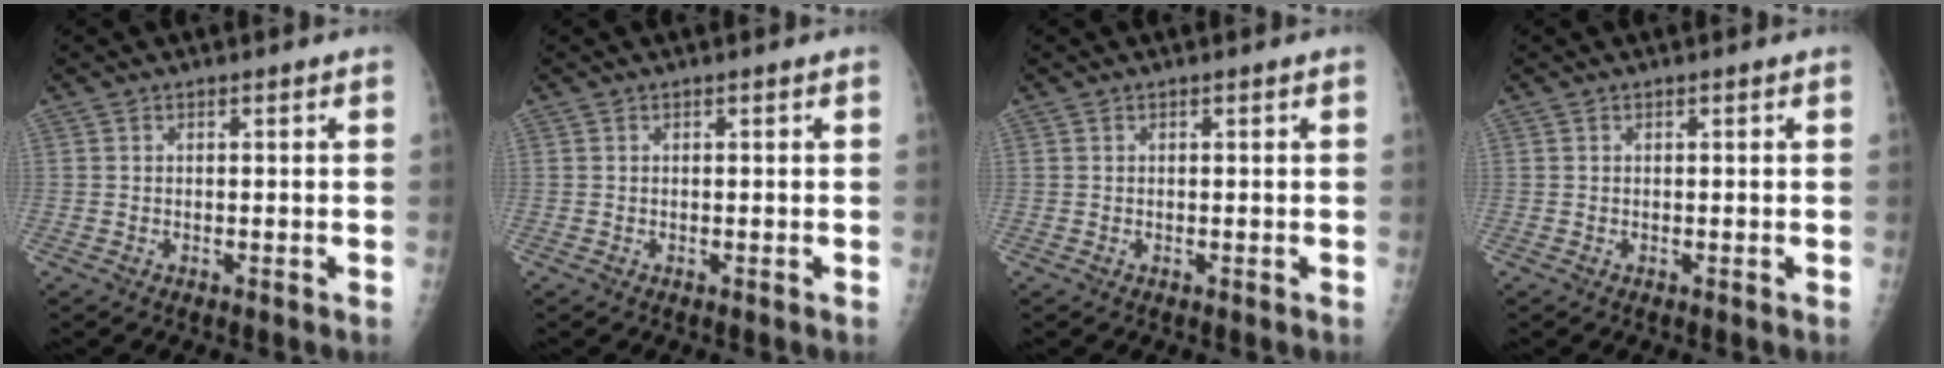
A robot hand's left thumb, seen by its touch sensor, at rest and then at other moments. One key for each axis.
{"total": 0.0}
{"total": 0.0}
{"total": 0.0}